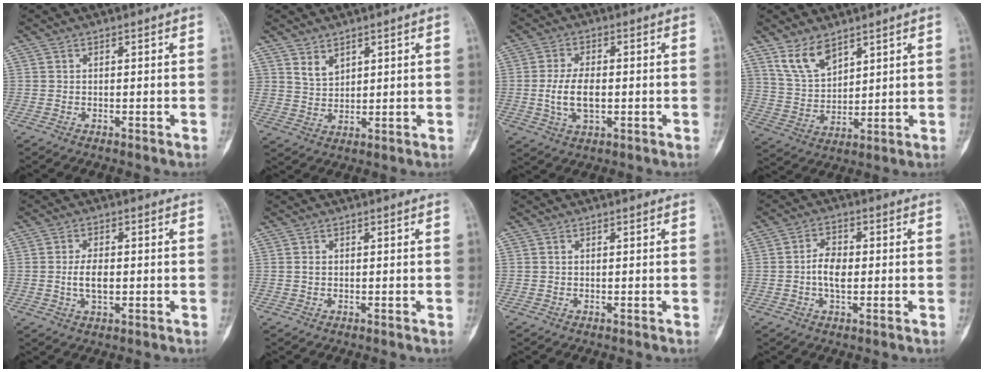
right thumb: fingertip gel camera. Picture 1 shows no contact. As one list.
[{"total": 3.4, "force": [2.4, 2.1, 1.2], "torque": [-0.009, -0.025, 0.054]}, {"total": 7.4, "force": [-0.8, 3.9, 6.3], "torque": [-0.116, 0.001, -0.013]}, {"total": 7.9, "force": [5.6, 3.8, 4.0], "torque": [-0.061, -0.032, 0.120]}, {"total": 4.7, "force": [-0.4, 2.4, 4.0], "torque": [-0.067, 0.001, -0.010]}, {"total": 0.6, "force": [0.0, 0.4, 0.4], "torque": [-0.010, 0.001, -0.001]}, {"total": 0.0}, {"total": 5.1, "force": [-0.5, 2.8, 4.3], "torque": [-0.077, 0.009, -0.015]}]